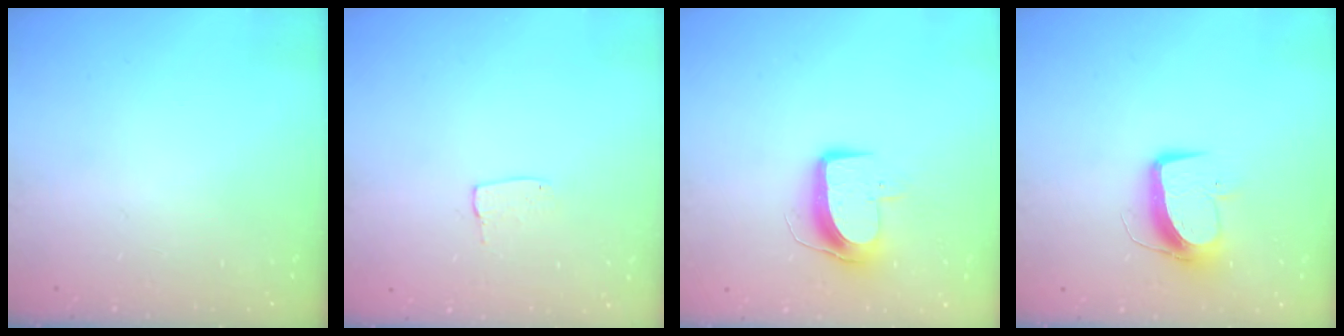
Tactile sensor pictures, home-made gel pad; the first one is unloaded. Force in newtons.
{"total": 3.4, "press": 3.4, "slide": 0.2}
{"total": 9.5, "press": 9.5, "slide": 0.5}
{"total": 9.9, "press": 9.8, "slide": 1.0}